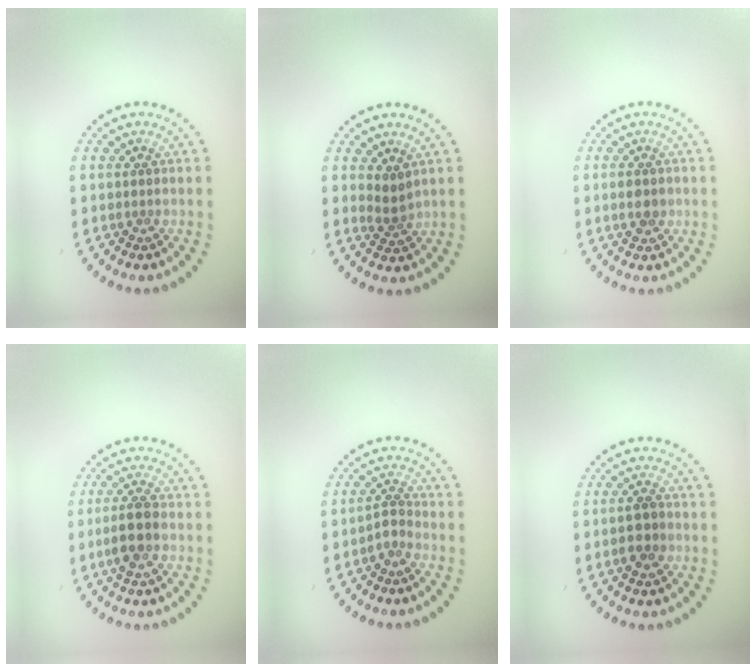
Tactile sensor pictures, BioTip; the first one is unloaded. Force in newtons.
{"total": 1.9, "press": 1.3, "slide": 1.3}
{"total": 2.2, "press": 2.2, "slide": 0.2}
{"total": 2.9, "press": 2.8, "slide": 1.0}
{"total": 1.4, "press": 1.0, "slide": 1.0}
{"total": 2.3, "press": 2.3, "slide": 0.6}